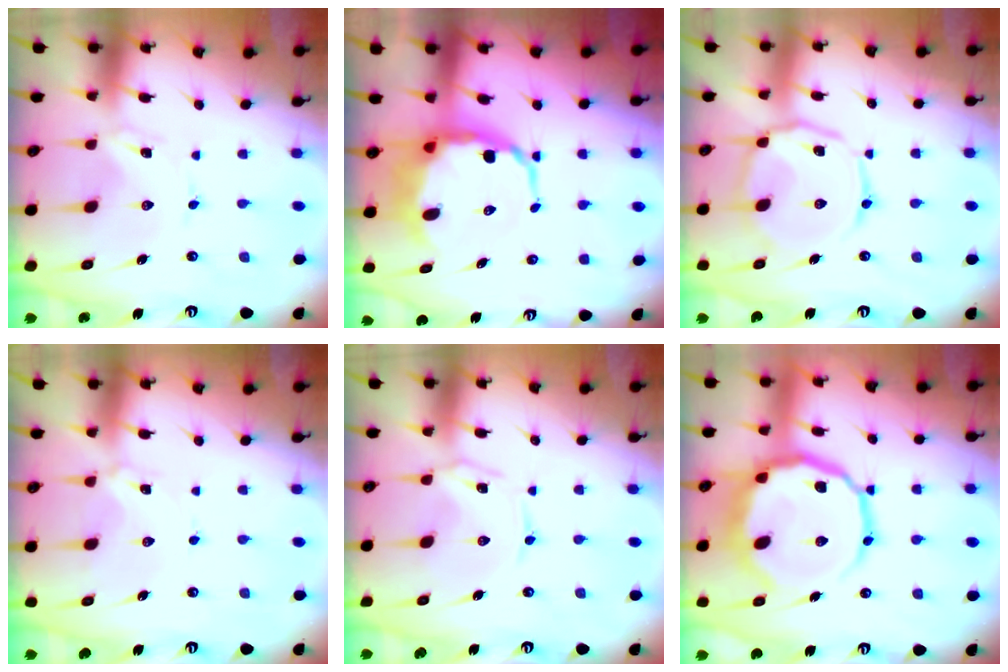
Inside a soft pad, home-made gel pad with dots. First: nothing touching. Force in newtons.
{"total": 9.8, "press": 9.5, "slide": 2.4}
{"total": 9.3, "press": 9.2, "slide": 0.8}
{"total": 3.2, "press": 3.2, "slide": 0.5}
{"total": 1.0, "press": 0.9, "slide": 0.3}
{"total": 15.2, "press": 15.1, "slide": 2.1}